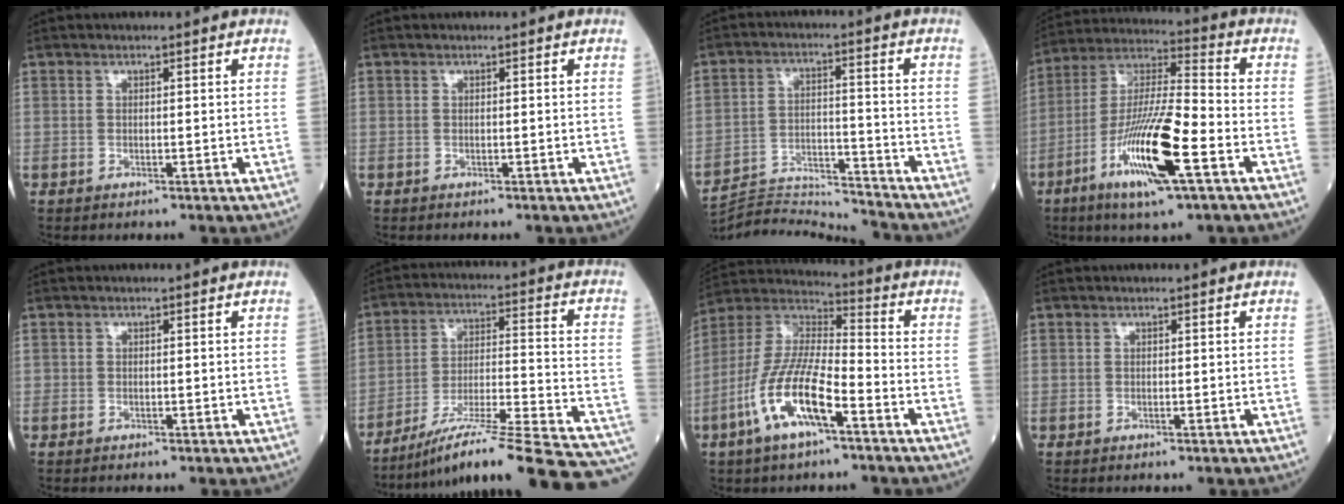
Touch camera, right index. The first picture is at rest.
{"total": 0.0}
{"total": 12.7, "force": [-12.5, -2.3, -0.2], "torque": [-0.001, 0.011, -0.214]}
{"total": 17.5, "force": [-6.5, 2.1, 16.1], "torque": [-0.316, -0.019, -0.116]}
{"total": 0.0}
{"total": 27.5, "force": [-24.2, 0.6, 13.1], "torque": [-0.120, -0.006, -0.348]}
{"total": 13.8, "force": [-6.0, 3.6, 11.9], "torque": [-0.249, 0.000, -0.118]}
{"total": 0.0}